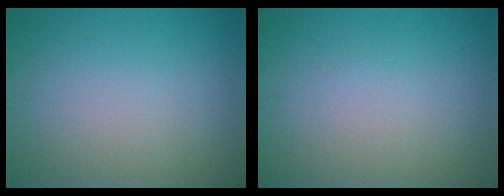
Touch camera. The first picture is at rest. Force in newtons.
{"total": 0.0}